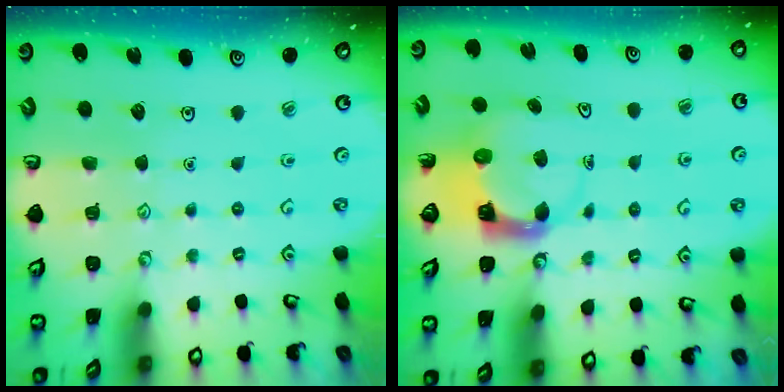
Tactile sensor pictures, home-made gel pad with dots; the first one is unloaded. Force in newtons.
{"total": 3.9, "press": 3.8, "slide": 0.5}